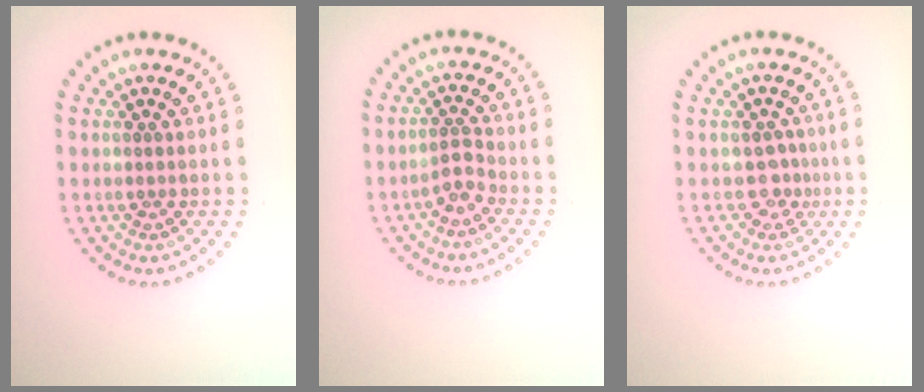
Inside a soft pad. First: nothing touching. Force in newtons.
{"total": 1.7, "press": 1.3, "slide": 1.1}
{"total": 1.4, "press": 1.2, "slide": 0.9}